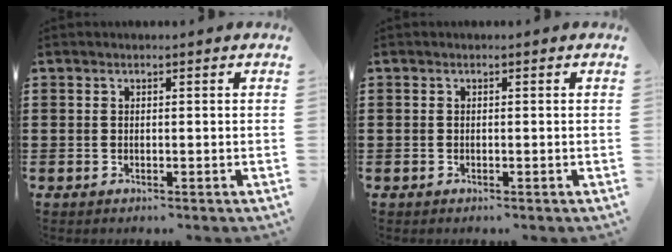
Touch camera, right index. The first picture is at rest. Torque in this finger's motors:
{"motor_torque": [-0.23, -0.08, 0.01, -0.01]}